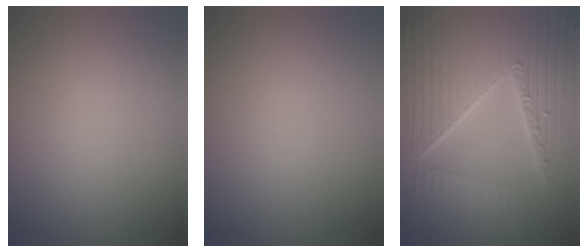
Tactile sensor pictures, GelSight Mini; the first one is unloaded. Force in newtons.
{"total": 0.0}
{"total": 10.4, "press": 6.7, "slide": 7.9}